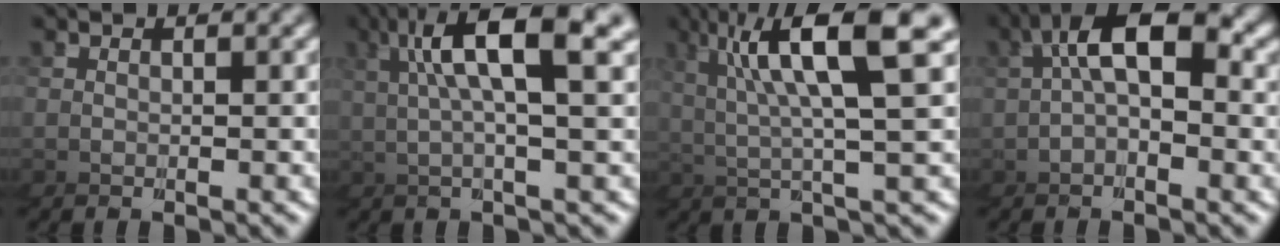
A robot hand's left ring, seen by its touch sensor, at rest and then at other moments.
{"total": 4.6, "force": [3.4, -0.7, 3.1], "torque": [-0.060, 0.035, 0.041]}
{"total": 6.6, "force": [4.5, 0.5, 4.9], "torque": [-0.091, 0.036, 0.058]}
{"total": 5.5, "force": [1.6, 3.4, 4.0], "torque": [-0.105, -0.006, 0.021]}